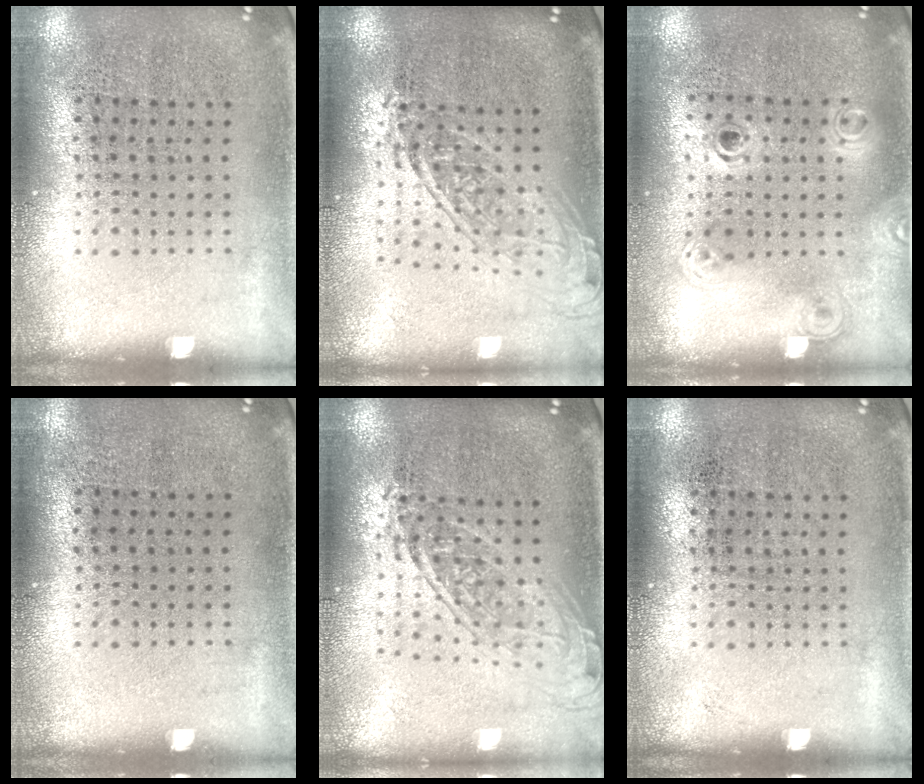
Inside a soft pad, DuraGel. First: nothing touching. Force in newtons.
{"total": 1.8, "press": 1.4, "slide": 1.0}
{"total": 1.2, "press": 1.0, "slide": 0.7}
{"total": 0.0}
{"total": 1.8, "press": 1.4, "slide": 1.0}
{"total": 0.0}